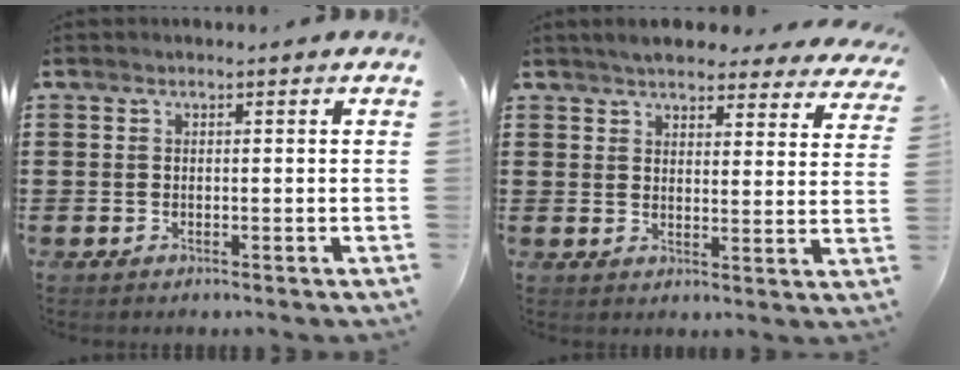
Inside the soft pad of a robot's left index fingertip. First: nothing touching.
{"total": 4.9, "force": [4.7, 0.7, 1.0], "torque": [-0.032, -0.018, 0.084]}